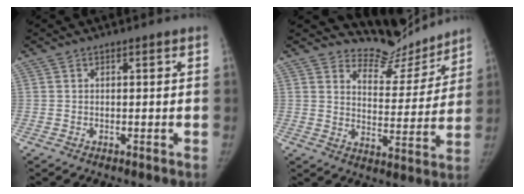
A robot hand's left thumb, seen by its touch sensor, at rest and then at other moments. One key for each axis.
{"total": 10.7, "fx": 10.4, "fy": 2.8, "fz": -0.3, "tx": 0.037, "ty": -0.101, "tz": 0.154}